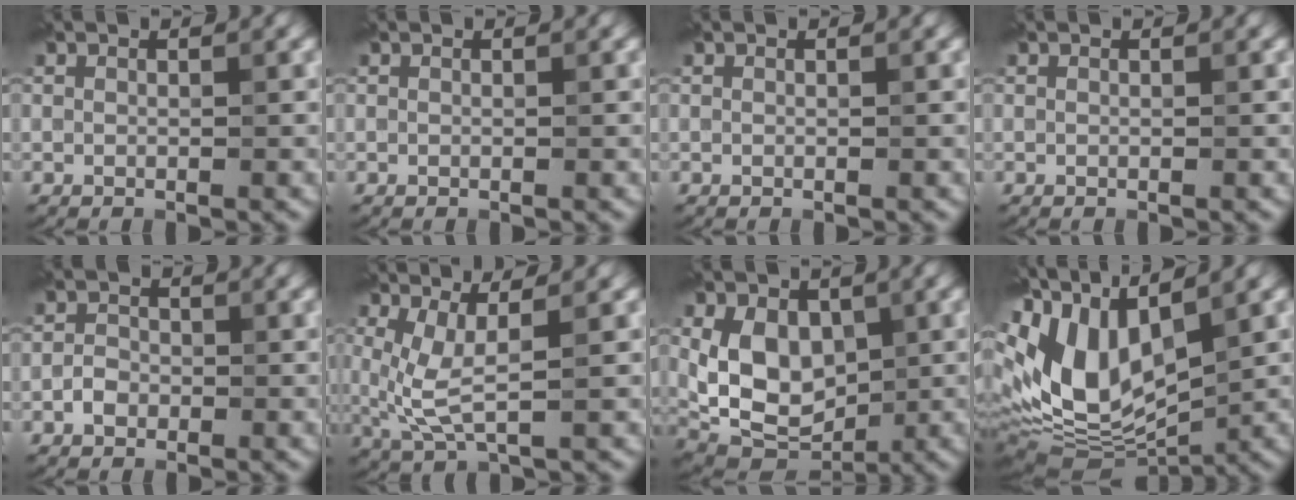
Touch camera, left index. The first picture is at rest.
{"total": 0.0}
{"total": 0.0}
{"total": 0.0}
{"total": 1.7, "force": [-0.7, 1.3, 0.8], "torque": [-0.012, 0.003, -0.018]}
{"total": 3.8, "force": [0.6, 1.0, 3.6], "torque": [-0.087, -0.010, 0.018]}
{"total": 7.5, "force": [0.8, 5.4, 5.1], "torque": [-0.098, -0.015, 0.016]}
{"total": 12.5, "force": [1.9, 7.1, 10.1], "torque": [-0.223, 0.002, 0.032]}